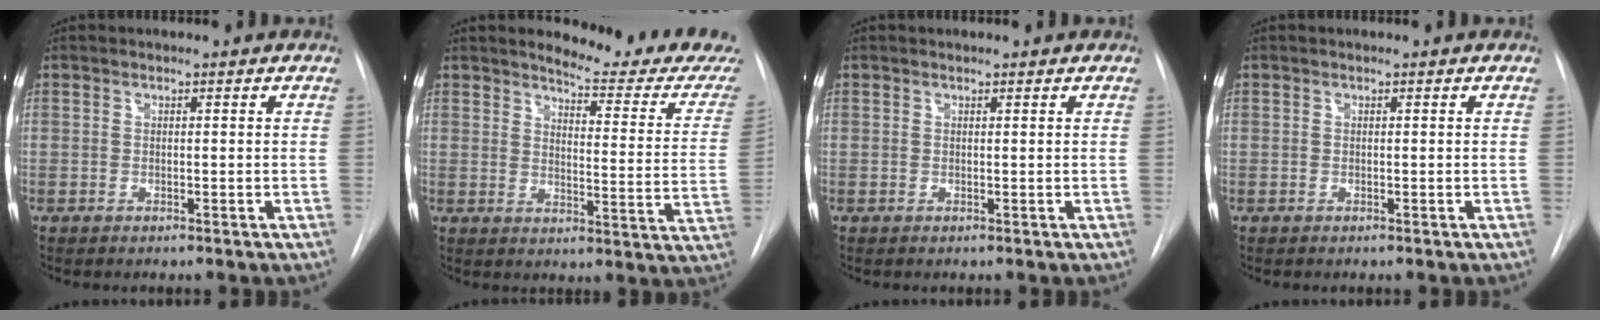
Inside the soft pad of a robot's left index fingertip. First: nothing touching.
{"total": 15.1, "force": [14.6, 0.6, 3.9], "torque": [-0.044, -0.107, 0.156]}
{"total": 0.8, "force": [0.7, 0.2, 0.3], "torque": [-0.008, 0.010, 0.011]}
{"total": 0.0}